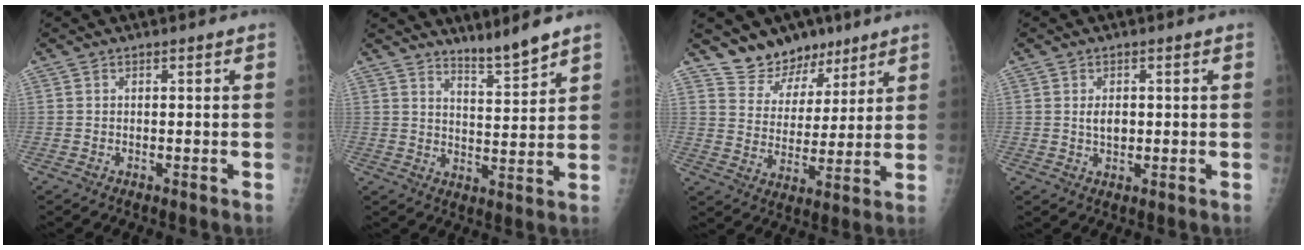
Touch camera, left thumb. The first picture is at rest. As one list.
[{"total": 5.8, "force": [5.3, -0.1, 2.4], "torque": [-0.038, -0.051, 0.093]}, {"total": 10.5, "force": [8.3, 6.3, 1.7], "torque": [0.016, -0.059, 0.151]}, {"total": 2.7, "force": [0.4, 1.9, 2.0], "torque": [-0.024, -0.003, 0.009]}]